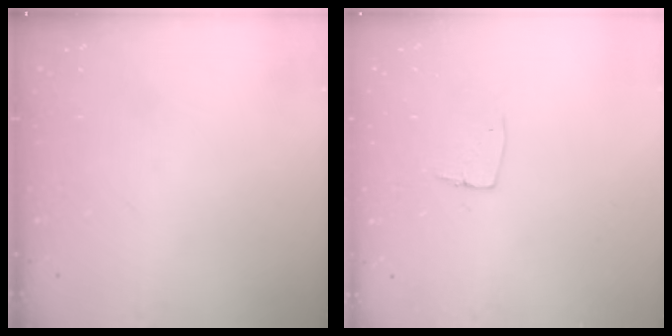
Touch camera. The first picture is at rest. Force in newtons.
{"total": 6.0, "press": 6.0, "slide": 0.4}